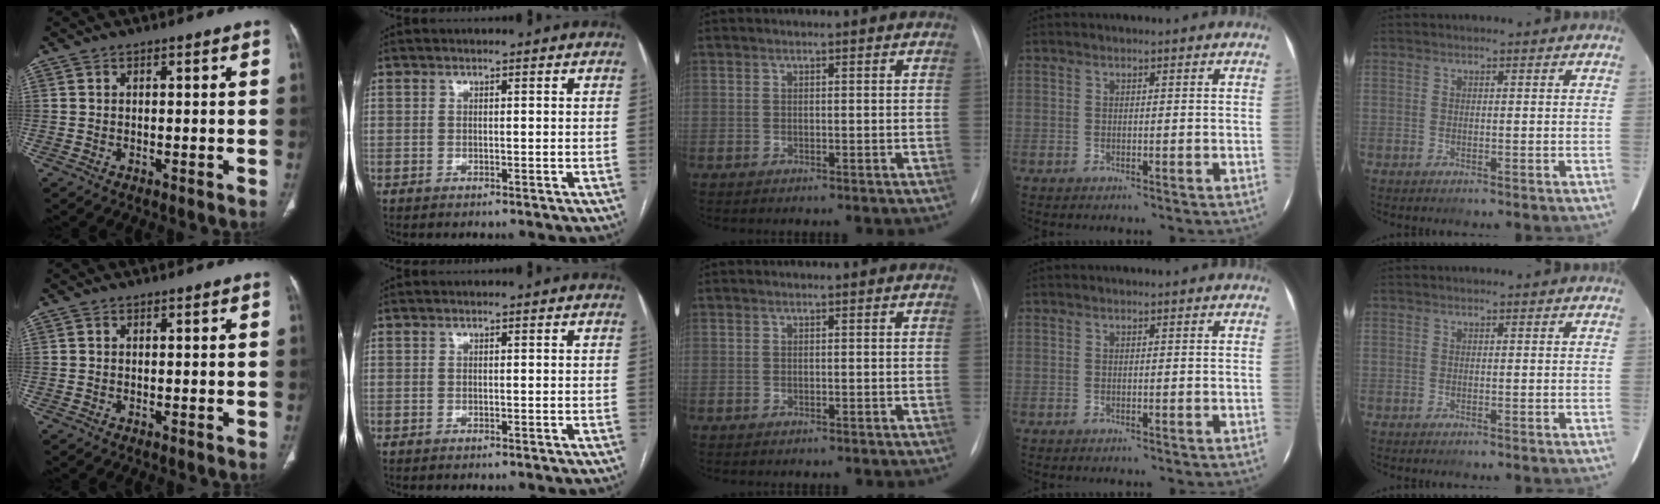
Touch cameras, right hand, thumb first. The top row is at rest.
{}